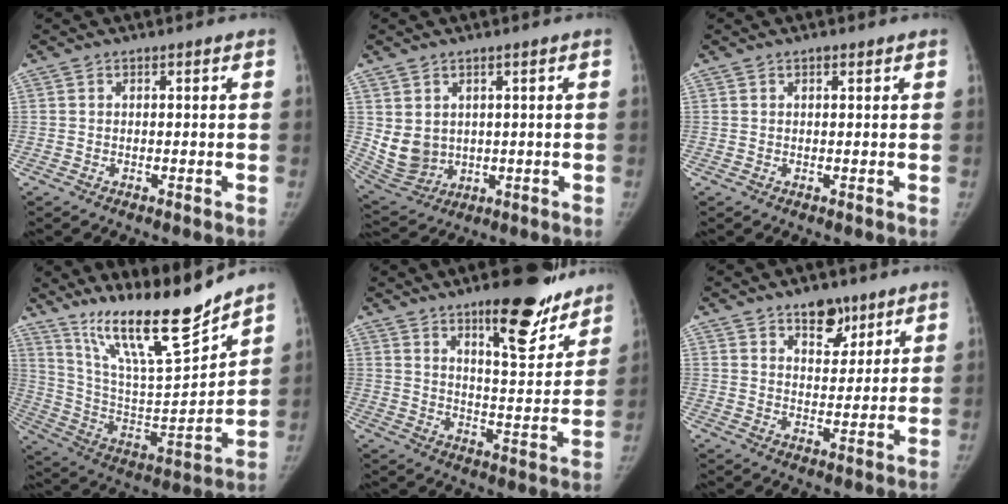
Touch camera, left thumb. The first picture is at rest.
{"total": 7.6, "force": [1.5, 6.2, 4.1], "torque": [-0.067, -0.017, 0.054]}
{"total": 0.8, "force": [0.5, 0.3, 0.5], "torque": [-0.008, -0.002, 0.008]}
{"total": 20.7, "force": [16.7, 2.6, 12.0], "torque": [-0.173, -0.098, 0.298]}
{"total": 15.9, "force": [11.2, 4.8, 10.3], "torque": [-0.099, -0.077, 0.167]}
{"total": 7.2, "force": [4.8, 3.9, 3.7], "torque": [-0.022, -0.030, 0.076]}